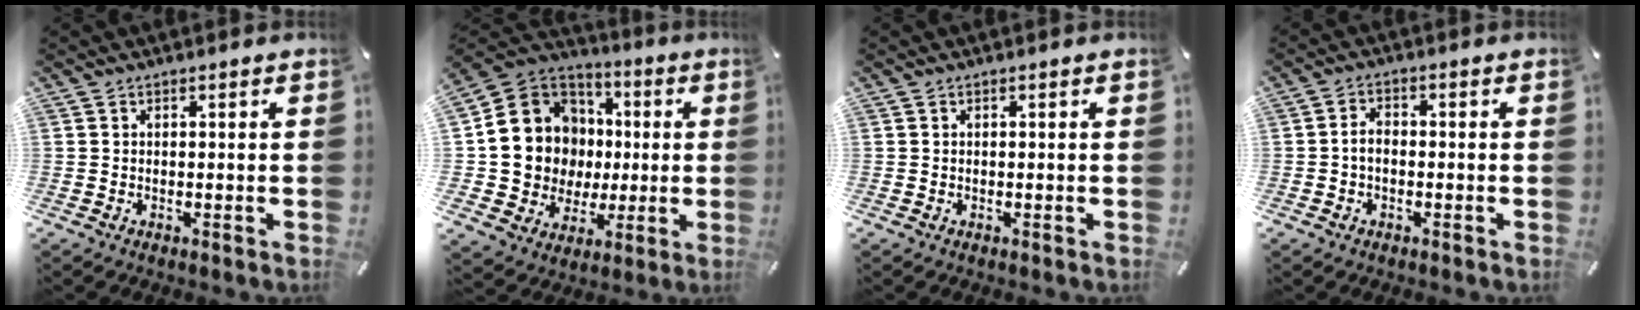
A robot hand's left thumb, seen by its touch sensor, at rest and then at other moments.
{"total": 14.9, "force": [0.6, 14.4, 3.7], "torque": [-0.072, -0.013, 0.038]}
{"total": 0.0}
{"total": 3.1, "force": [-0.8, 2.1, 2.3], "torque": [-0.044, 0.008, -0.015]}